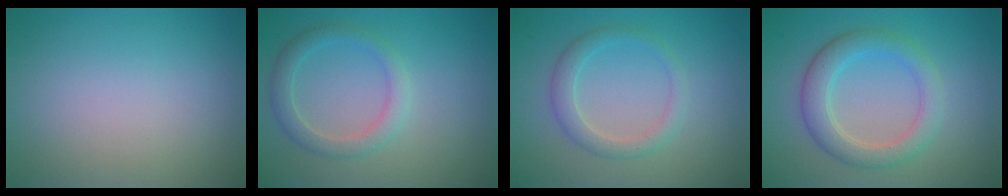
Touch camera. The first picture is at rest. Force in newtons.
{"total": 2.5, "press": 2.5, "slide": 0.1}
{"total": 2.4, "press": 2.4, "slide": 0.2}
{"total": 3.9, "press": 3.9, "slide": 0.1}